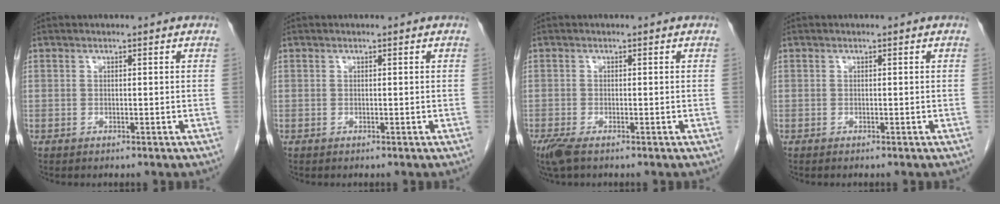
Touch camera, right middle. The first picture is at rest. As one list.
[{"total": 0.0}, {"total": 3.0, "force": [-2.0, 0.7, 2.1], "torque": [-0.051, -0.011, -0.038]}, {"total": 0.6, "force": [-0.5, 0.0, 0.3], "torque": [-0.003, -0.001, -0.007]}]